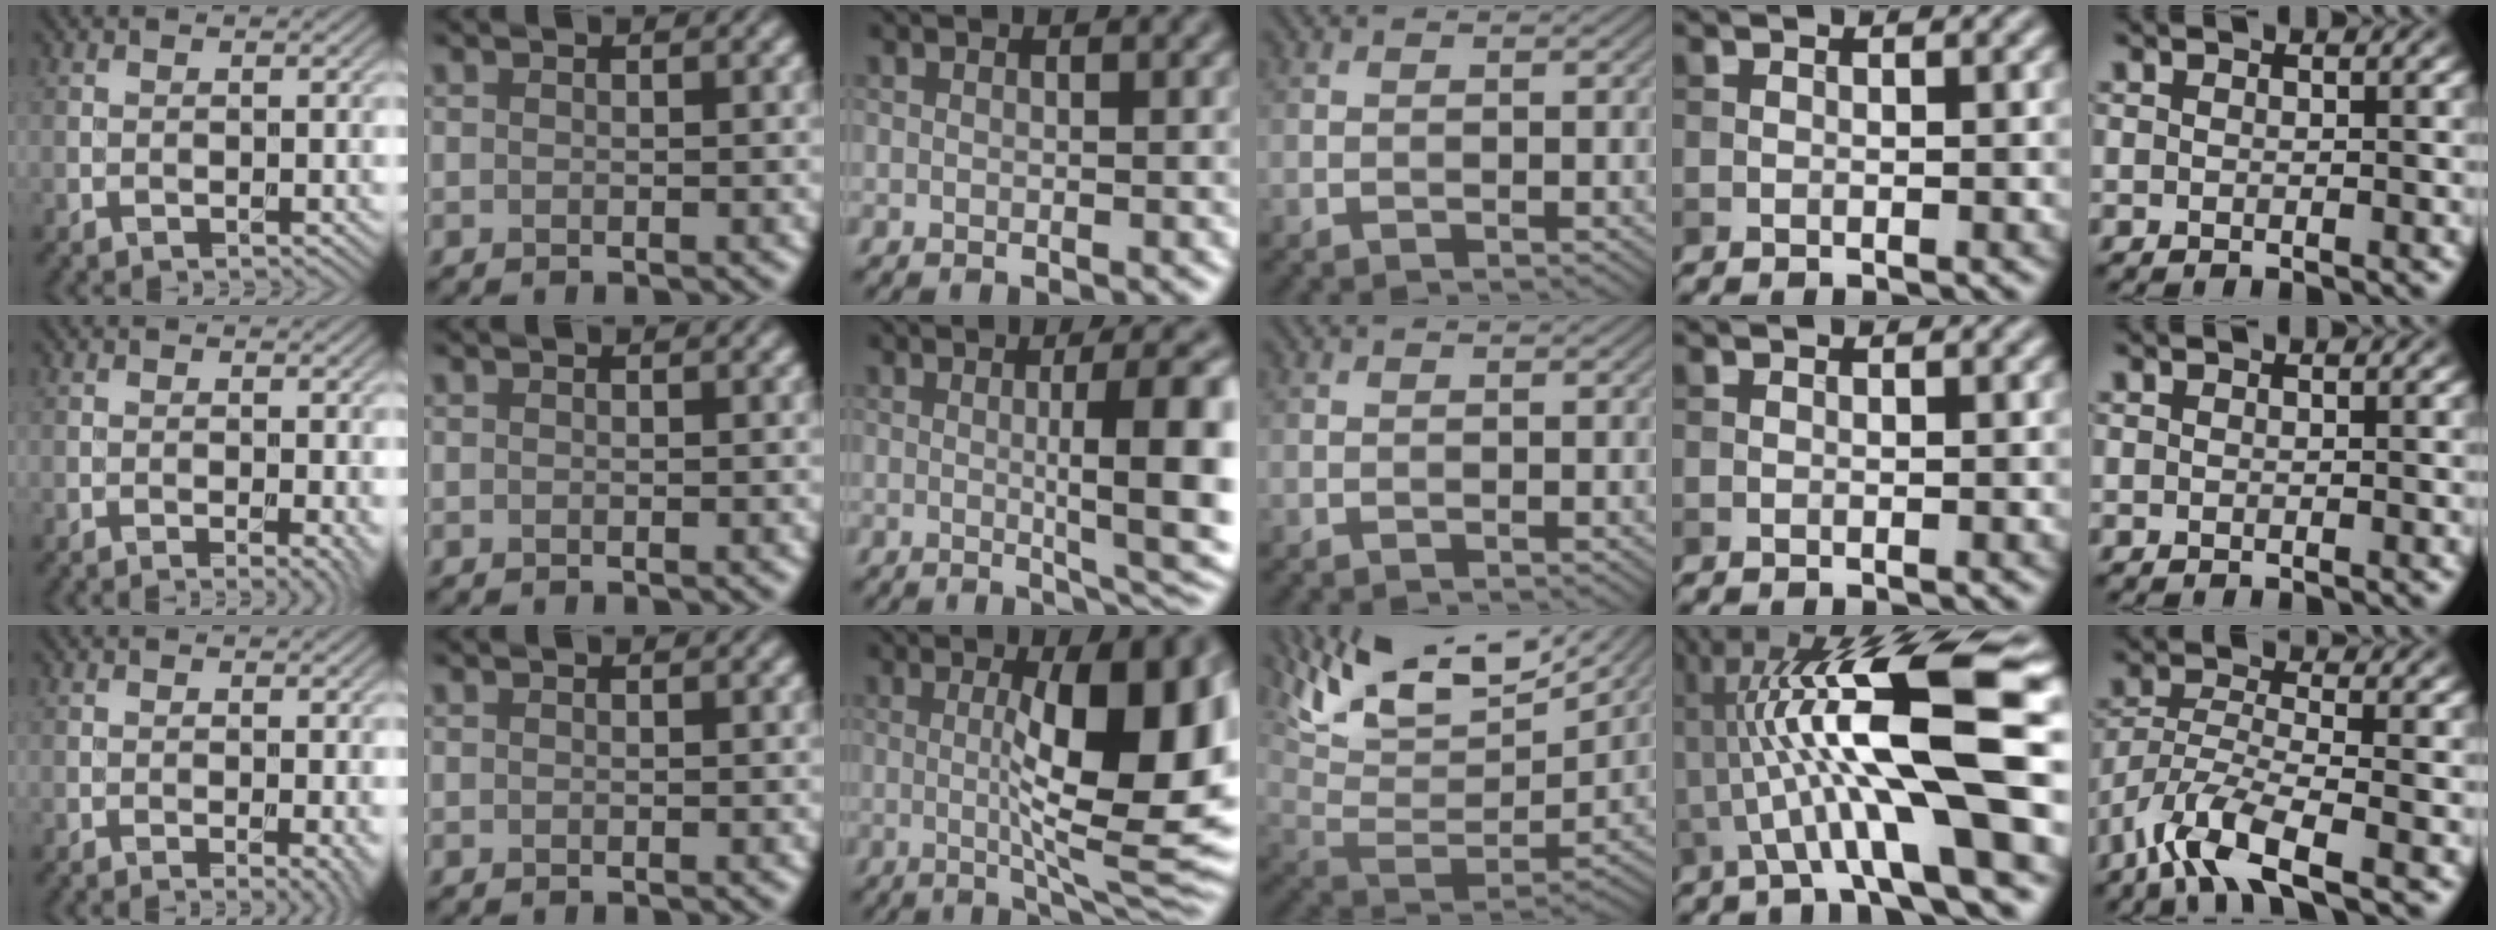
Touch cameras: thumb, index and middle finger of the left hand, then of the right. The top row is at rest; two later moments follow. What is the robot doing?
{"motion": "unscrew", "object": "dispenser bottle"}